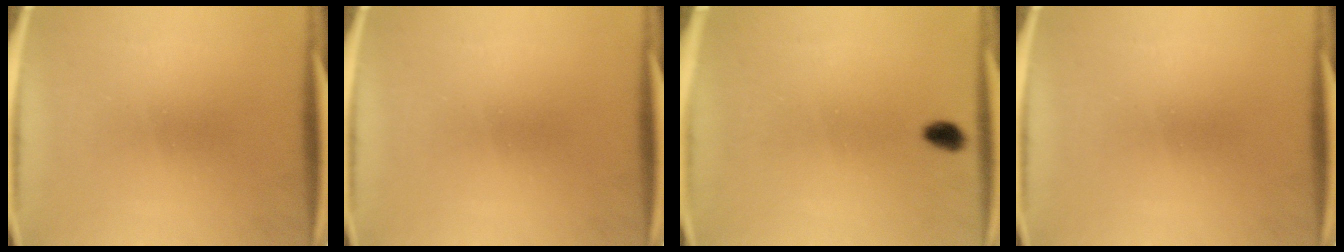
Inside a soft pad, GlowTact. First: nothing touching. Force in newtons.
{"total": 0.0}
{"total": 2.1}
{"total": 0.0}